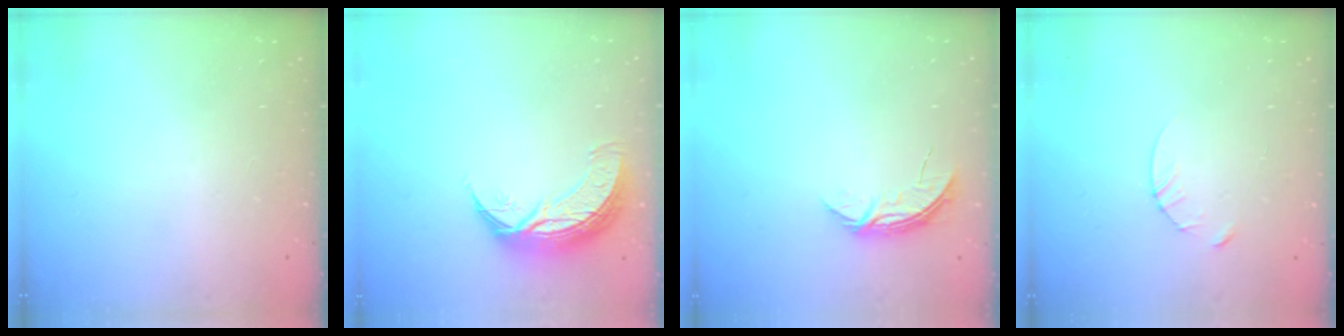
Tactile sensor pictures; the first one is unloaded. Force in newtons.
{"total": 10.3, "press": 10.2, "slide": 0.7}
{"total": 5.4, "press": 5.4, "slide": 0.6}
{"total": 3.8, "press": 3.8, "slide": 0.3}